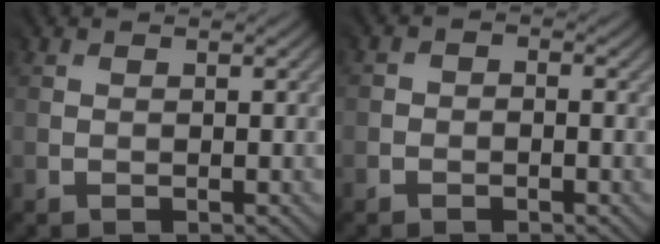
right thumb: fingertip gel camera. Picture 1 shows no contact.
{"total": 1.1, "force": [-0.9, 0.4, -0.2], "torque": [0.003, 0.000, -0.023]}